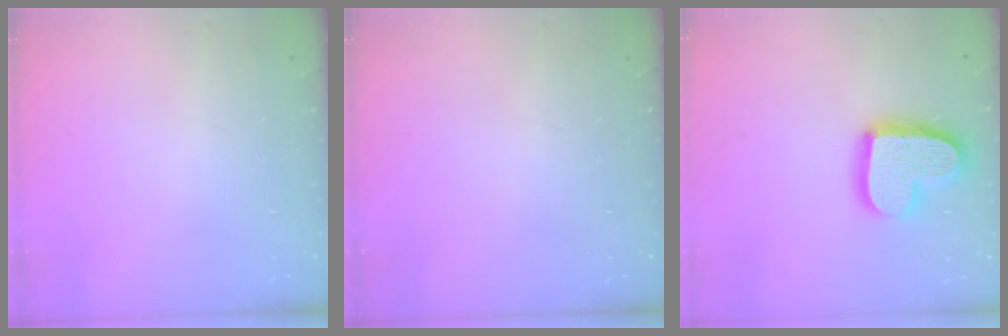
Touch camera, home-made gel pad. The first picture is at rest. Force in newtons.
{"total": 0.0}
{"total": 16.4, "press": 16.4, "slide": 1.0}